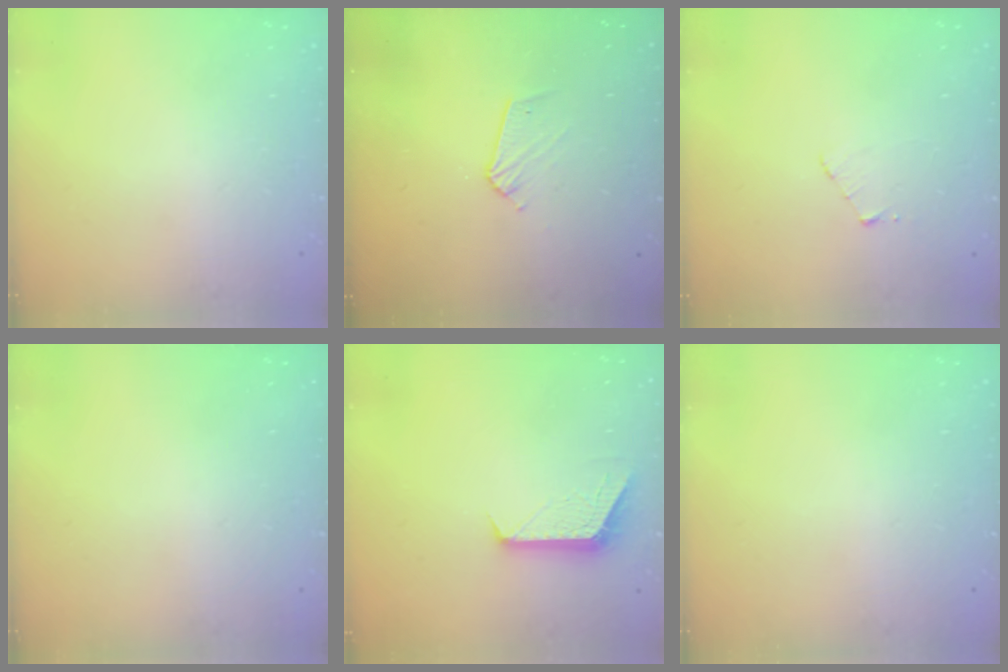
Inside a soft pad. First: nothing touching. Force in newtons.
{"total": 6.2, "press": 6.2, "slide": 0.6}
{"total": 3.7, "press": 3.7, "slide": 0.4}
{"total": 0.0}
{"total": 8.3, "press": 8.3, "slide": 0.7}
{"total": 0.0}